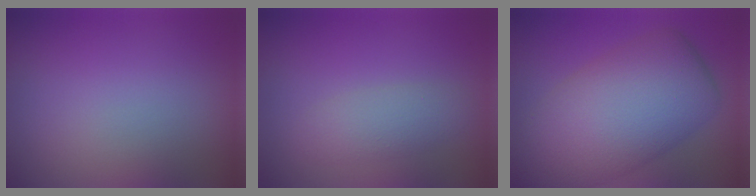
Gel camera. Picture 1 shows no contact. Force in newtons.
{"total": 2.2, "press": 2.2, "slide": 0.1}
{"total": 10.7, "press": 10.7, "slide": 0.4}